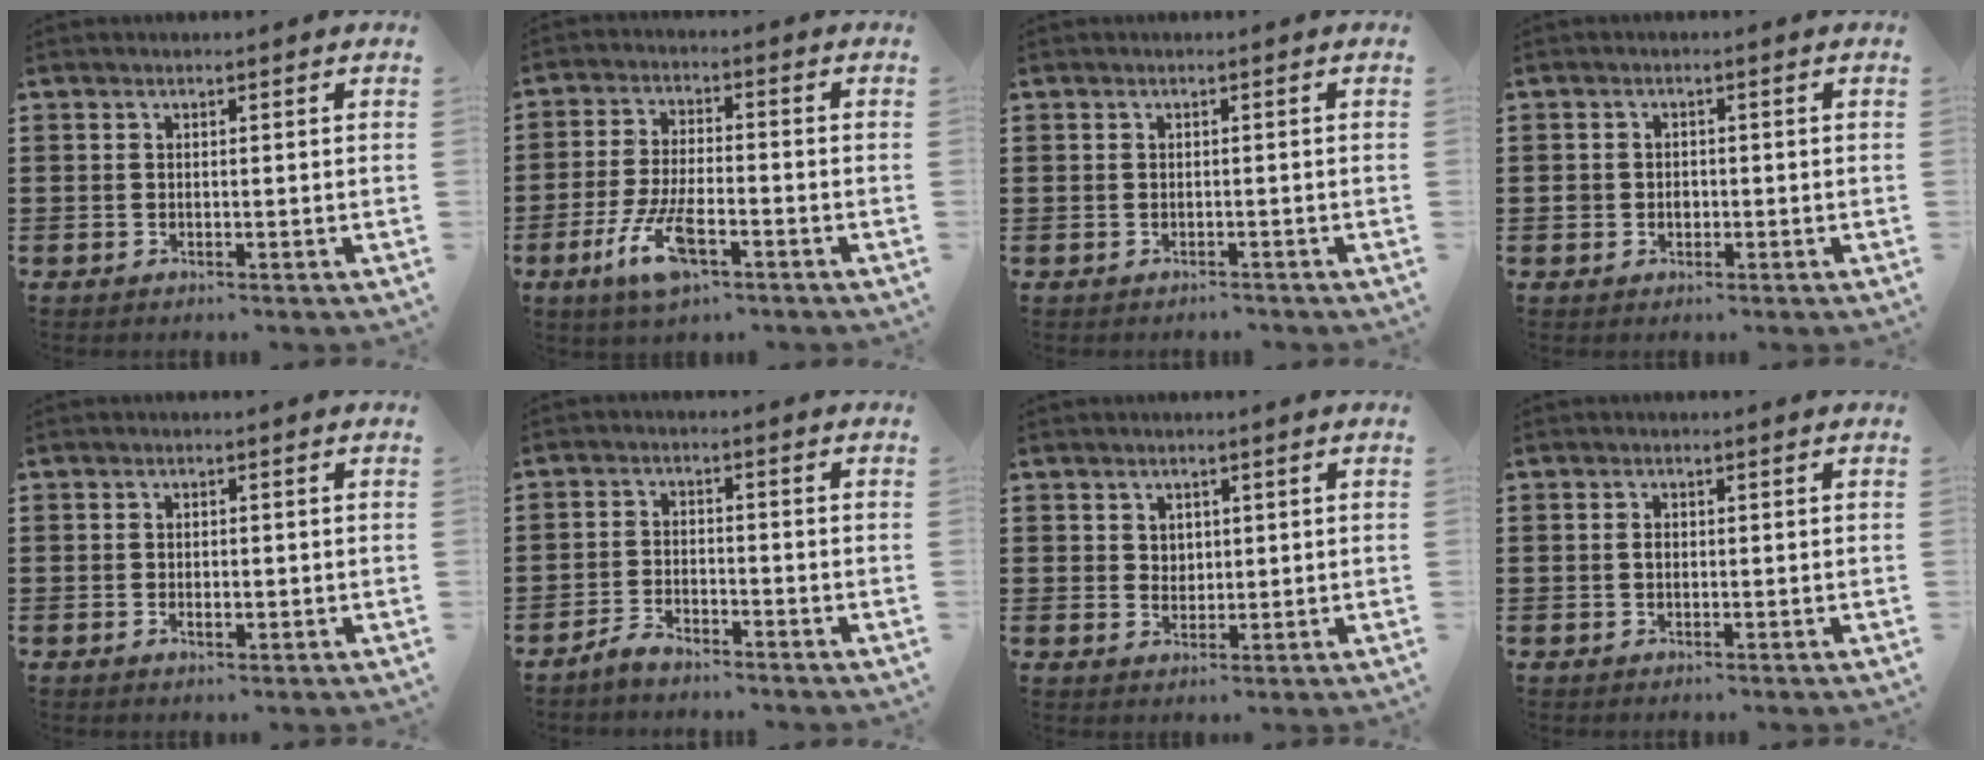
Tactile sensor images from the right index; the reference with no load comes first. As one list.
[{"total": 8.7, "force": [-4.1, 3.0, 7.1], "torque": [-0.159, -0.009, -0.075]}, {"total": 0.7, "force": [-0.7, 0.3, -0.1], "torque": [-0.001, 0.001, -0.015]}, {"total": 1.7, "force": [-0.4, 1.5, 0.7], "torque": [-0.017, 0.005, -0.009]}, {"total": 1.5, "force": [-0.3, 0.7, 1.2], "torque": [-0.023, 0.001, -0.006]}, {"total": 2.7, "force": [-2.6, 0.6, 0.6], "torque": [-0.022, 0.005, -0.055]}, {"total": 1.9, "force": [1.0, 1.6, 0.3], "torque": [-0.013, 0.006, 0.019]}, {"total": 0.9, "force": [-0.1, 0.5, 0.7], "torque": [-0.017, 0.000, -0.002]}]